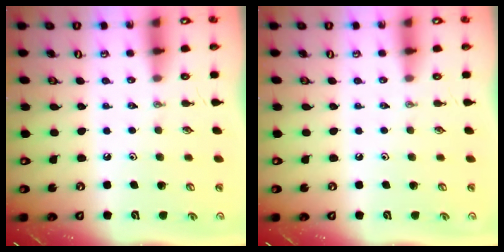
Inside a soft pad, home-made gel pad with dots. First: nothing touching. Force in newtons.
{"total": 0.0}